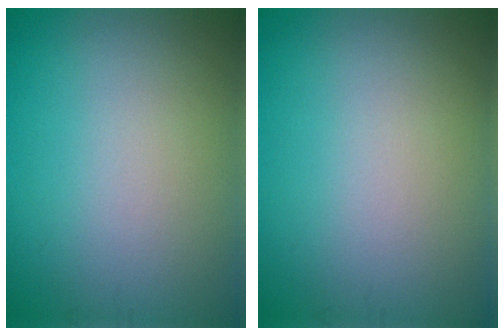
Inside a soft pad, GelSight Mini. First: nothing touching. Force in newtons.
{"total": 0.0}